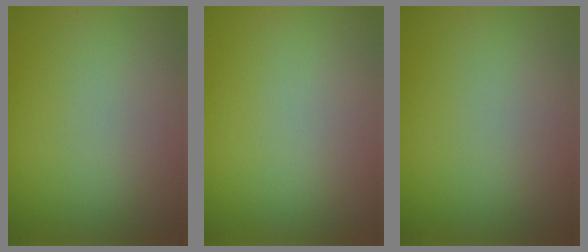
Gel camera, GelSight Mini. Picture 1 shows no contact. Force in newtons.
{"total": 0.0}
{"total": 0.0}